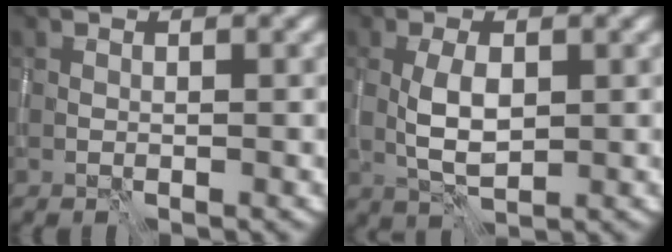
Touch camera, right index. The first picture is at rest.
{"total": 3.4, "force": [0.0, 1.5, 3.0], "torque": [-0.066, 0.000, 0.004]}